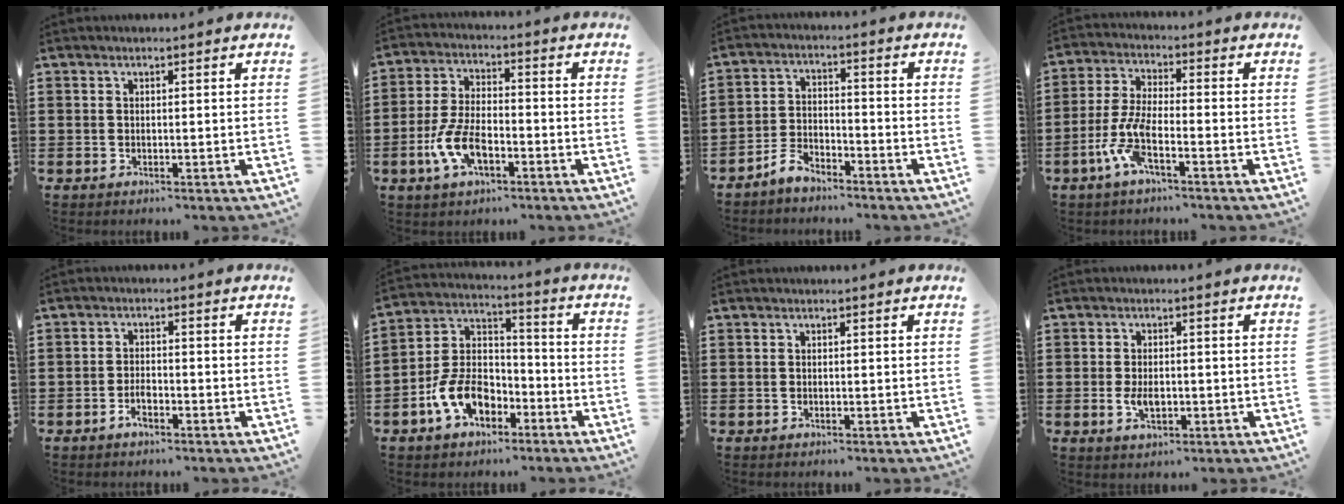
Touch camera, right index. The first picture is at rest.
{"total": 7.6, "force": [-3.2, 3.4, 6.0], "torque": [-0.148, -0.006, -0.067]}
{"total": 4.2, "force": [-3.9, 1.1, 1.1], "torque": [-0.029, 0.011, -0.081]}
{"total": 7.0, "force": [-3.7, 1.5, 5.8], "torque": [-0.148, -0.017, -0.074]}
{"total": 2.5, "force": [-1.6, 1.0, 1.7], "torque": [-0.040, -0.002, -0.032]}
{"total": 9.8, "force": [-5.0, 6.3, 5.5], "torque": [-0.137, 0.018, -0.097]}
{"total": 0.0}
{"total": 3.4, "force": [-0.7, 1.7, 2.9], "torque": [-0.062, -0.005, -0.012]}